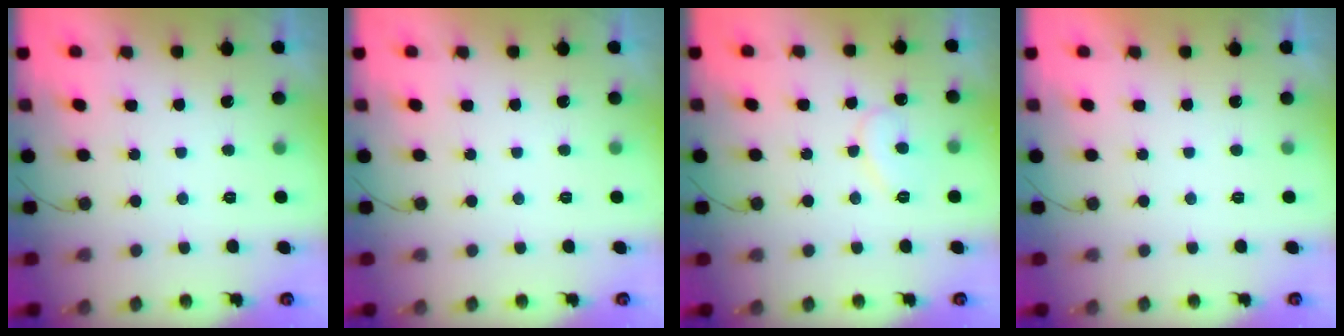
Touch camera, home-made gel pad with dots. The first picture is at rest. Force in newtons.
{"total": 0.0}
{"total": 7.7, "press": 7.7, "slide": 0.5}
{"total": 1.7, "press": 1.7, "slide": 0.0}